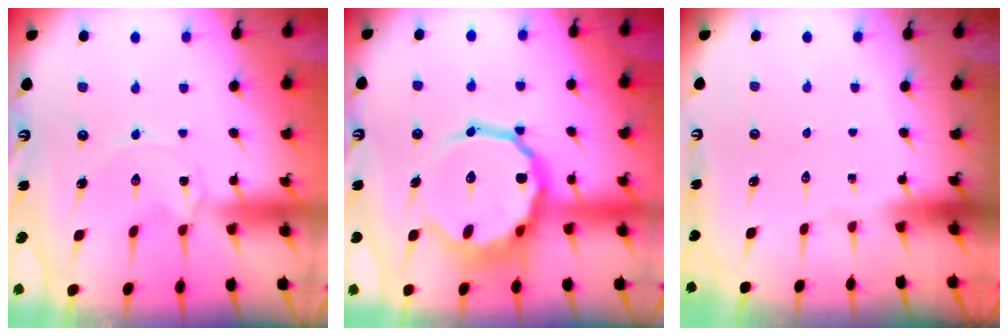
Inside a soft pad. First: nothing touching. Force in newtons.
{"total": 16.5, "press": 16.1, "slide": 3.3}
{"total": 0.0}